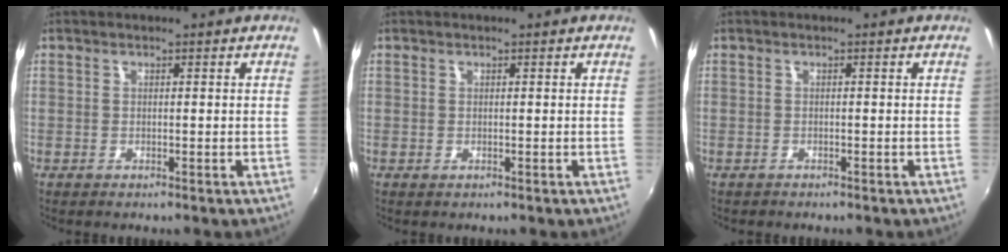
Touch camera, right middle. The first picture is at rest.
{"total": 0.0}
{"total": 0.6, "force": [-0.6, 0.2, 0.0], "torque": [-0.005, -0.001, -0.010]}